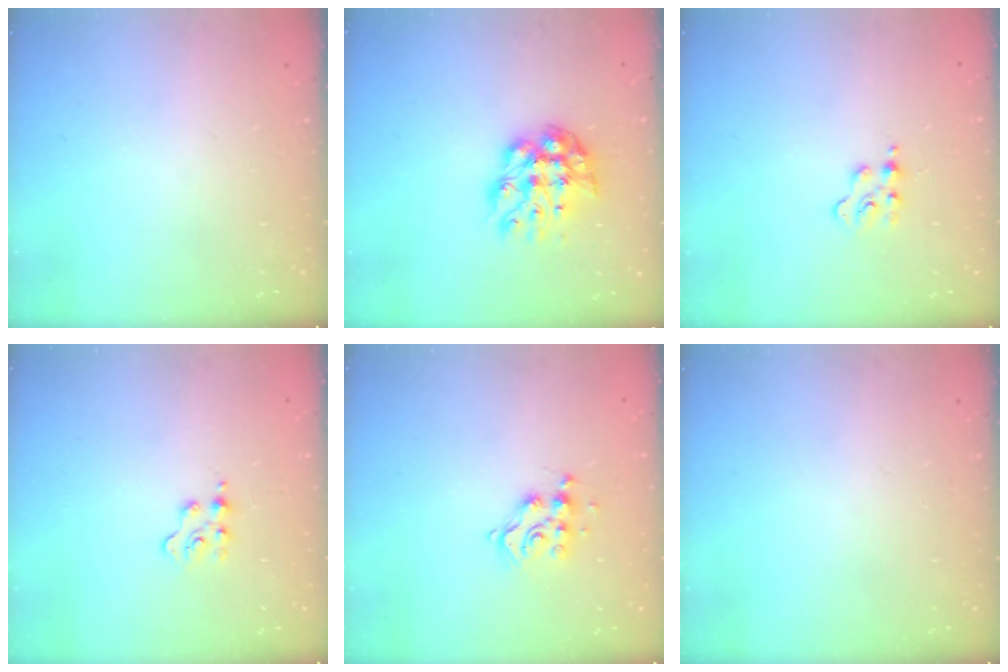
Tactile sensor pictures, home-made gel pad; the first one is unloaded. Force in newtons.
{"total": 10.3, "press": 10.3, "slide": 0.9}
{"total": 2.8, "press": 2.8, "slide": 0.3}
{"total": 3.0, "press": 3.0, "slide": 0.4}
{"total": 9.7, "press": 9.7, "slide": 0.7}
{"total": 0.0}